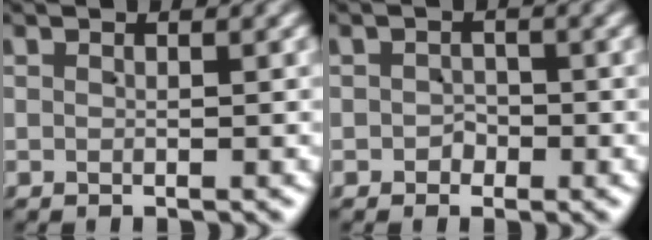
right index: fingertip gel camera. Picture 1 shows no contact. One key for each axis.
{"total": 1.6, "fx": -0.8, "fy": 1.3, "fz": 0.2, "tx": 0.010, "ty": -0.003, "tz": -0.014}